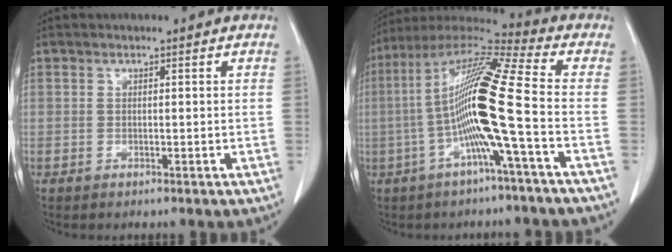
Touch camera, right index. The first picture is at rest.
{"total": 15.4, "force": [-2.8, -0.9, 15.1], "torque": [-0.287, 0.015, -0.067]}